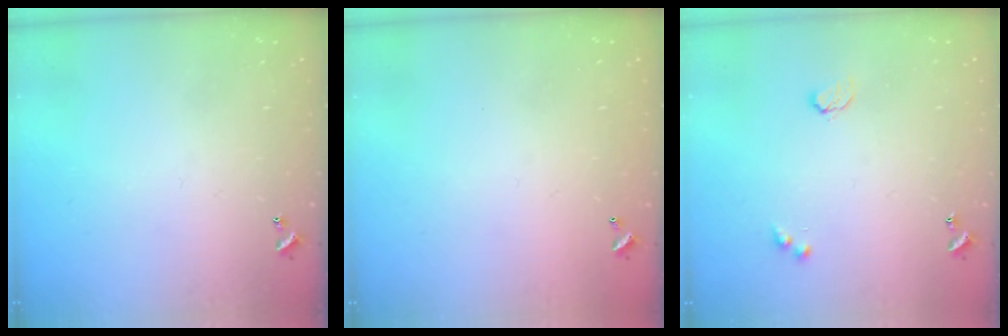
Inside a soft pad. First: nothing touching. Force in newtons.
{"total": 2.9, "press": 2.9, "slide": 0.1}
{"total": 2.9, "press": 2.9, "slide": 0.5}